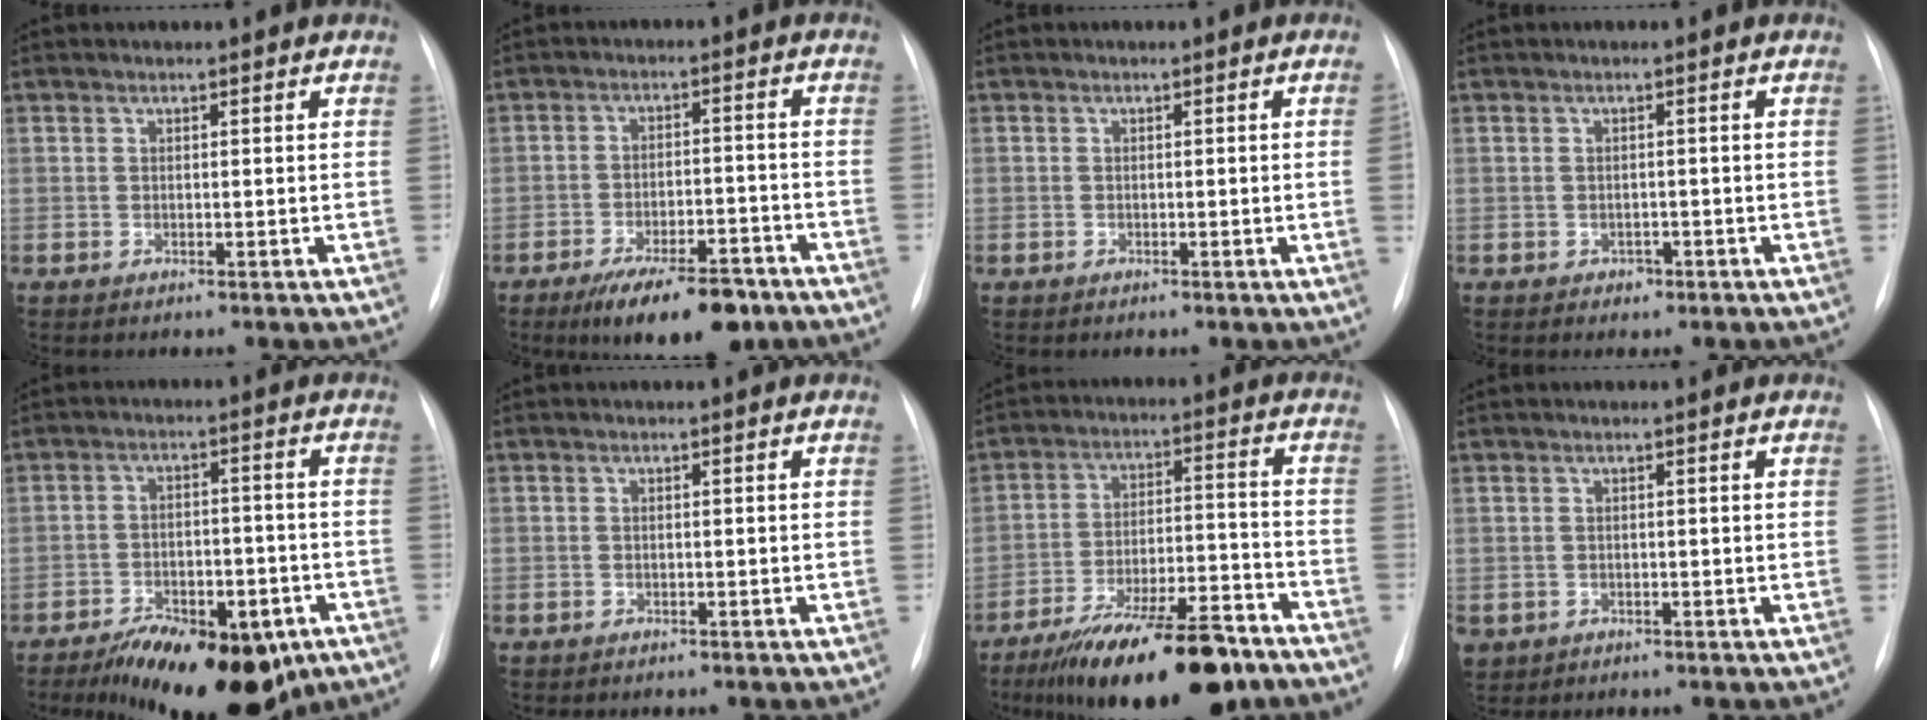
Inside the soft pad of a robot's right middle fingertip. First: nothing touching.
{"total": 11.7, "force": [-8.4, 4.0, 7.1], "torque": [-0.103, -0.001, -0.131]}
{"total": 1.2, "force": [-0.3, -0.2, 1.2], "torque": [-0.022, 0.004, -0.002]}
{"total": 1.3, "force": [-0.8, 1.0, 0.4], "torque": [-0.005, 0.003, -0.009]}
{"total": 16.7, "force": [-10.8, 7.4, 10.3], "torque": [-0.126, 0.014, -0.156]}
{"total": 1.0, "force": [-0.7, 0.7, 0.1], "torque": [-0.009, 0.004, -0.010]}
{"total": 19.6, "force": [-14.8, 4.8, 11.9], "torque": [-0.153, 0.014, -0.238]}
{"total": 3.0, "force": [-1.6, 2.5, 0.6], "torque": [-0.011, 0.000, -0.023]}